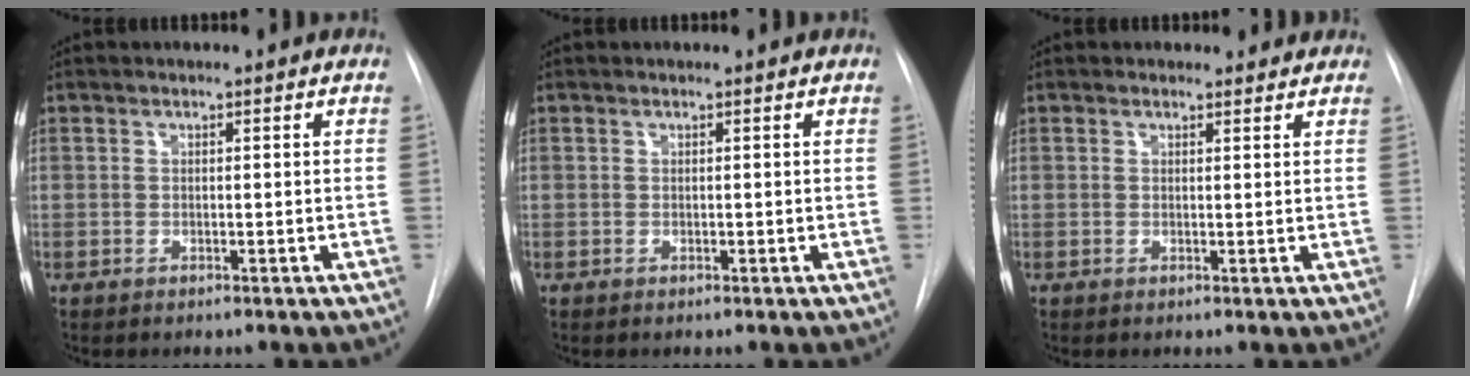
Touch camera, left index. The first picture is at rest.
{"total": 0.0}
{"total": 2.2, "force": [1.9, 1.0, 0.0], "torque": [0.003, 0.002, 0.013]}